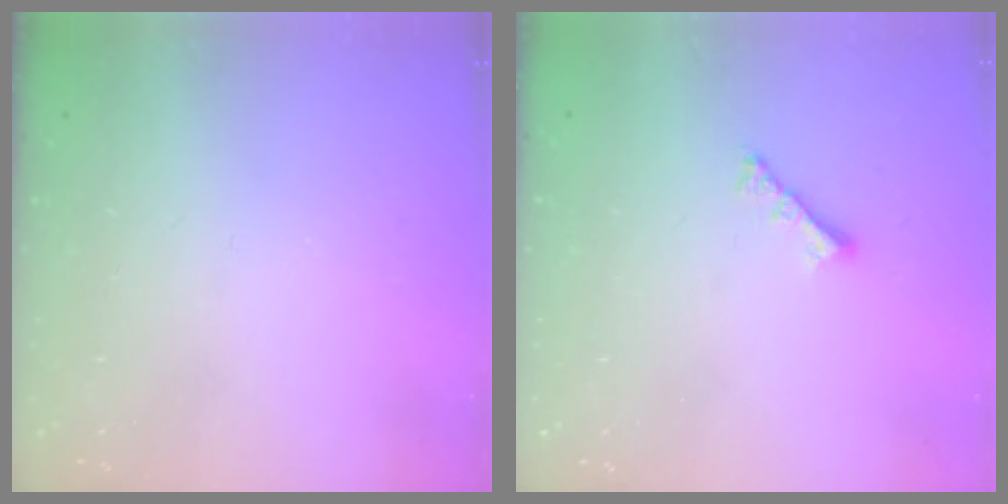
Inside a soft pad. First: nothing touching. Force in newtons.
{"total": 2.8, "press": 2.7, "slide": 0.6}